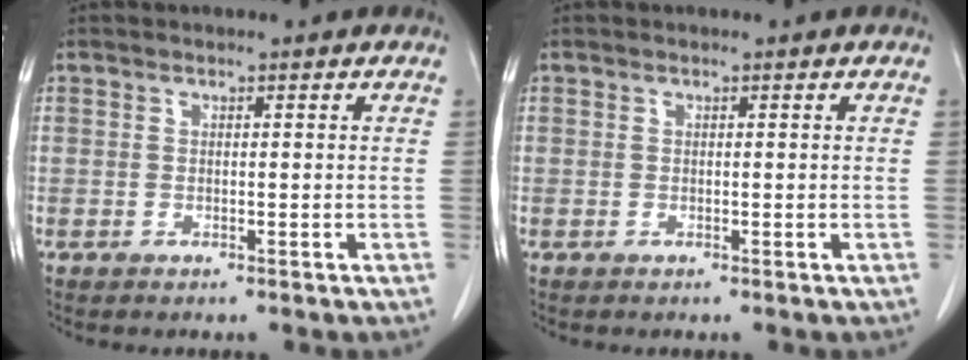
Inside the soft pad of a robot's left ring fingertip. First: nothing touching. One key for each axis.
{"total": 0.0}